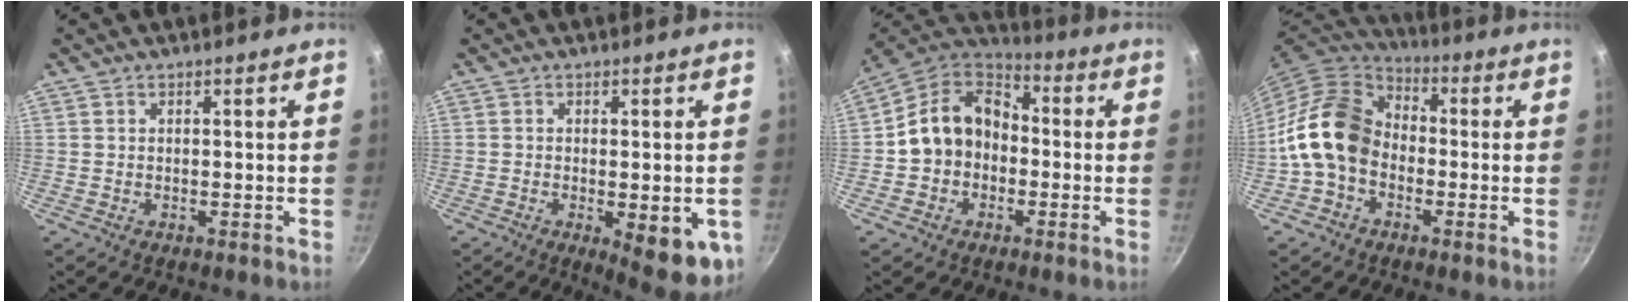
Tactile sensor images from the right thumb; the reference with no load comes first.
{"total": 10.6, "force": [-2.8, 3.5, 9.5], "torque": [-0.104, -0.003, -0.028]}
{"total": 13.6, "force": [-0.9, 10.9, 8.1], "torque": [-0.105, 0.044, -0.033]}
{"total": 14.0, "force": [-2.4, 10.7, 8.7], "torque": [-0.125, 0.040, -0.065]}